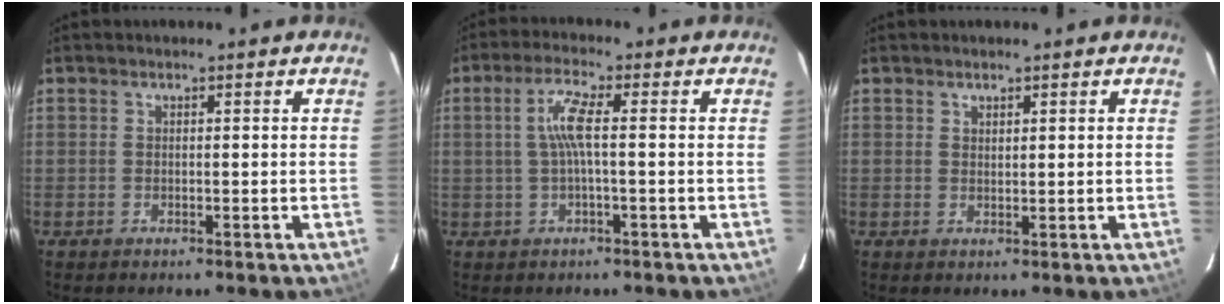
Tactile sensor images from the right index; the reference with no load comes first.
{"total": 4.8, "force": [-0.1, 0.0, 4.8], "torque": [-0.096, 0.004, 0.001]}
{"total": 1.0, "force": [0.8, 0.4, 0.4], "torque": [-0.006, 0.000, 0.015]}